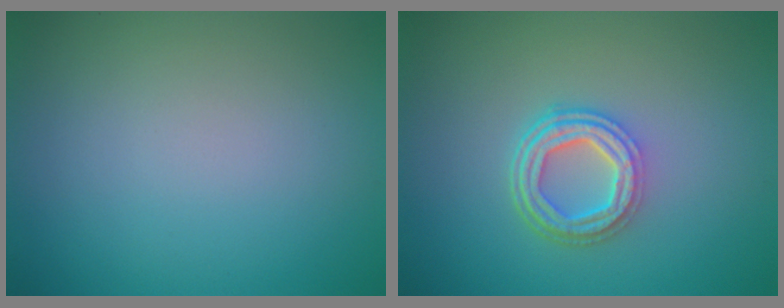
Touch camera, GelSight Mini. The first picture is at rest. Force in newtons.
{"total": 4.3, "press": 3.3, "slide": 2.9}